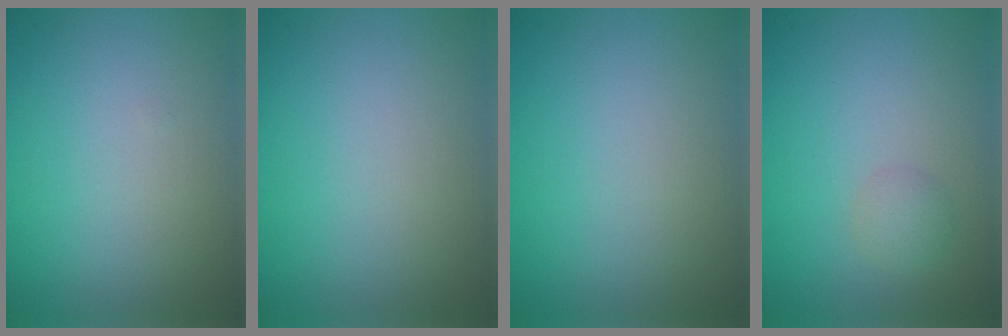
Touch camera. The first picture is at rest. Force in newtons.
{"total": 0.0}
{"total": 0.0}
{"total": 1.4, "press": 1.4, "slide": 0.1}